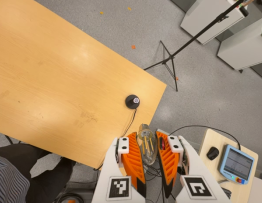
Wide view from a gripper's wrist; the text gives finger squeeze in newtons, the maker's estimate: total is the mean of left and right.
{"total": 21.5, "left": 26.1, "right": 17.0}